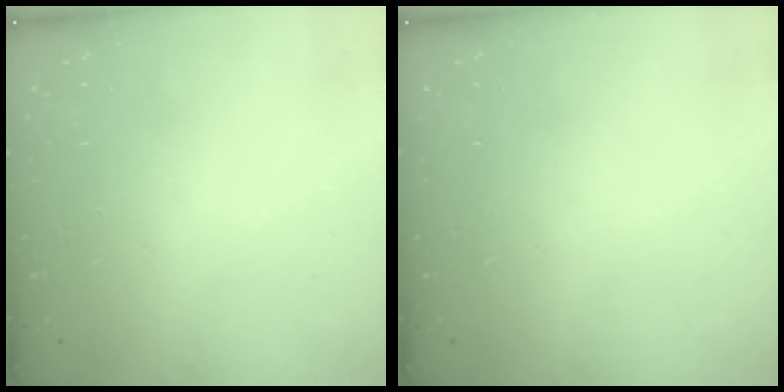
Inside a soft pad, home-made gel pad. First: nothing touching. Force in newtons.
{"total": 0.0}